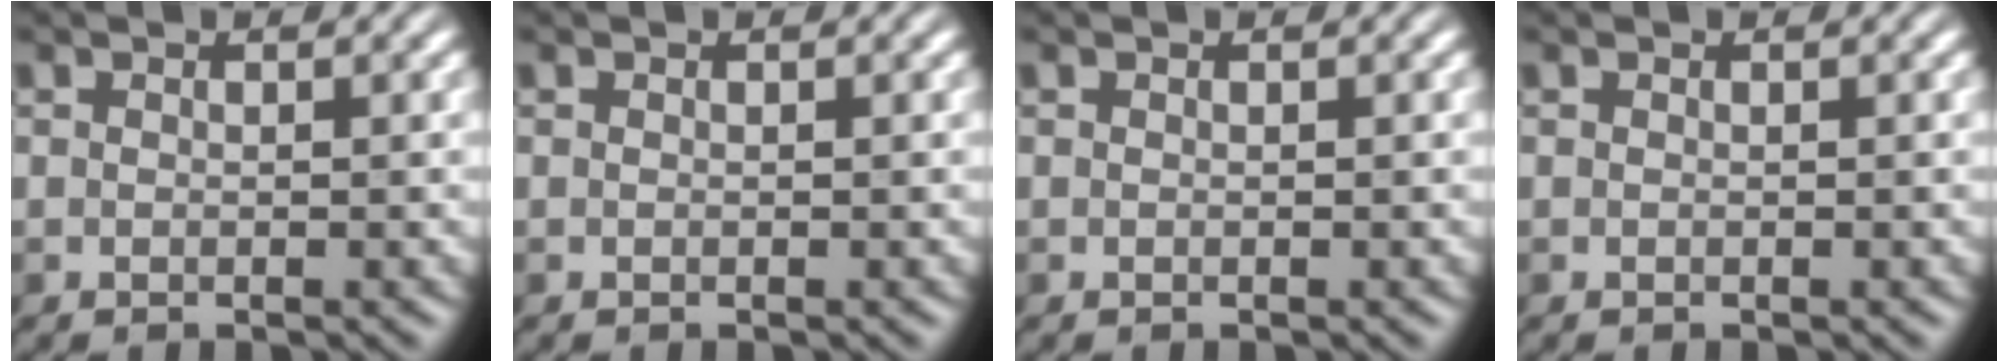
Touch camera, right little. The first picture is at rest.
{"total": 0.0}
{"total": 0.0}
{"total": 0.0}